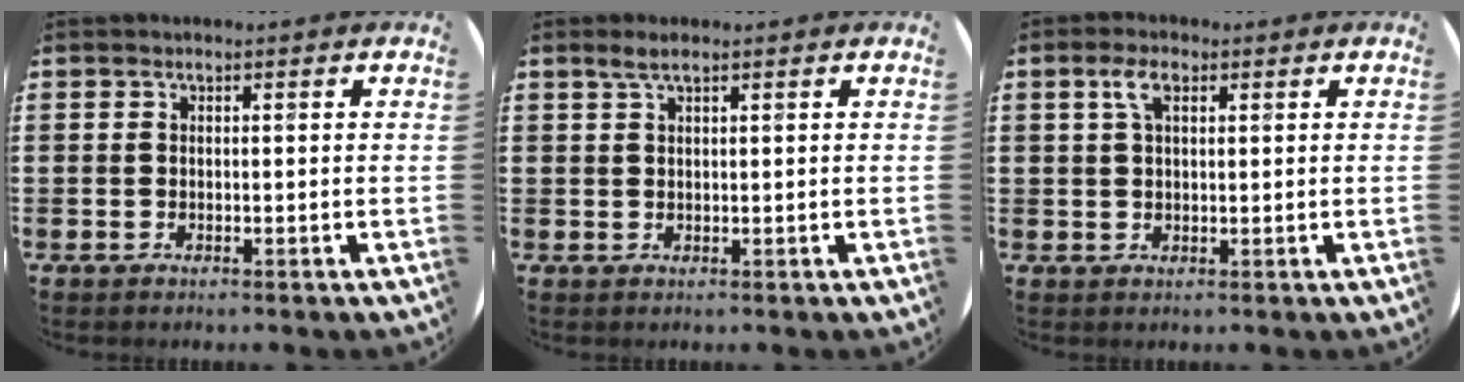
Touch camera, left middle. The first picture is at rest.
{"total": 1.7, "force": [1.2, 0.3, 1.2], "torque": [-0.024, 0.004, 0.021]}
{"total": 3.3, "force": [1.7, 1.5, 2.5], "torque": [-0.054, 0.011, 0.028]}